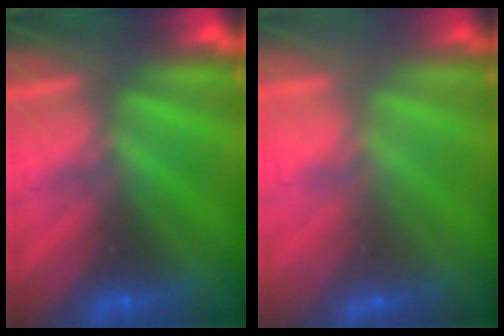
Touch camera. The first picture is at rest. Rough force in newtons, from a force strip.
{"total": 2.1}